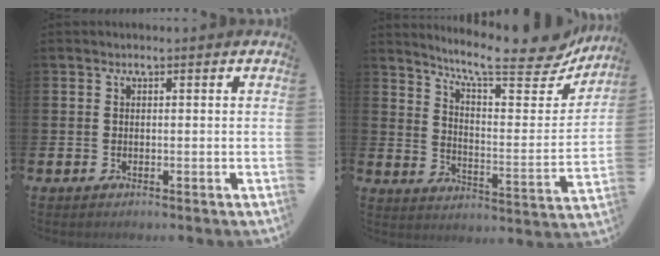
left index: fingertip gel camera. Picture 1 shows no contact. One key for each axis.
{"total": 10.9, "fx": 9.4, "fy": 2.0, "fz": 5.1, "tx": -0.096, "ty": -0.069, "tz": 0.156}